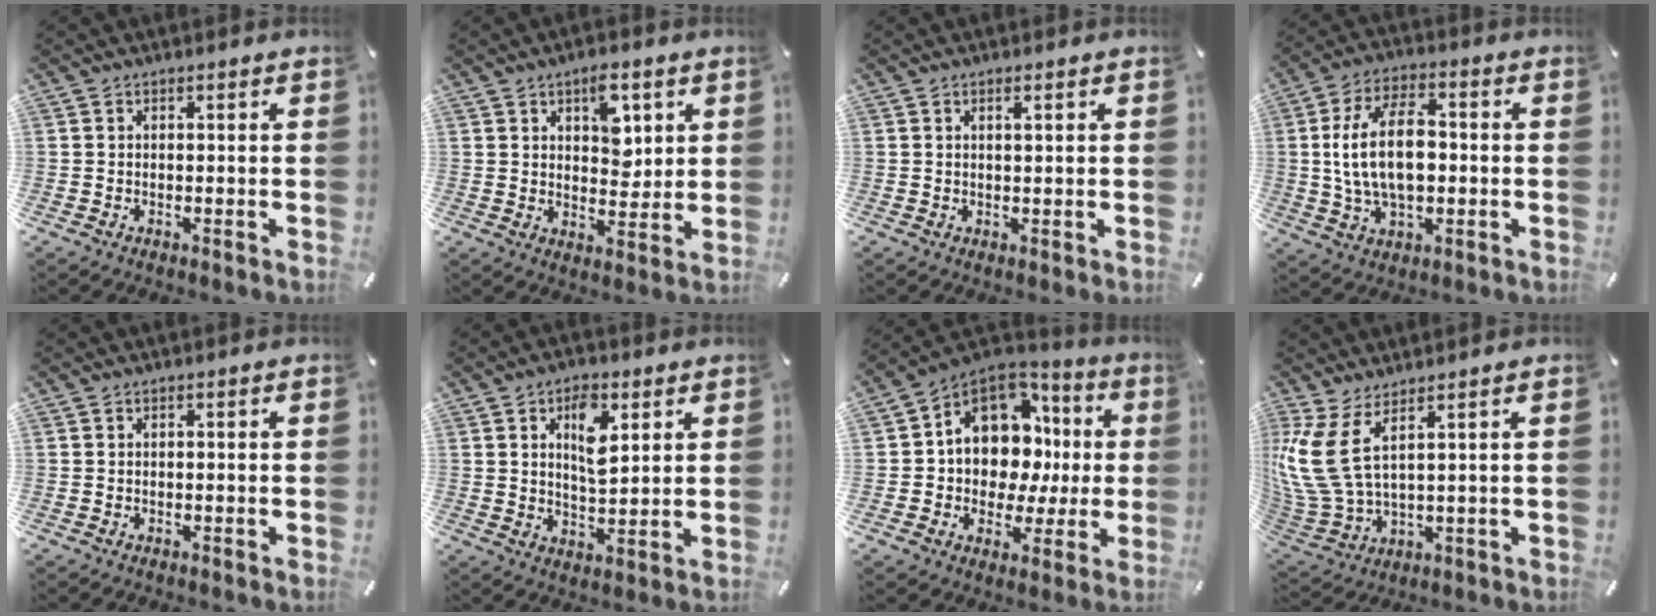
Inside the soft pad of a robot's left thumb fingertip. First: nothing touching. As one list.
[{"total": 7.6, "force": [3.5, 4.9, 4.7], "torque": [-0.049, -0.016, 0.054]}, {"total": 1.0, "force": [0.5, 0.1, 0.9], "torque": [-0.017, 0.000, 0.007]}, {"total": 15.1, "force": [0.2, 9.0, 12.1], "torque": [-0.236, 0.008, 0.003]}, {"total": 0.0}, {"total": 8.8, "force": [3.6, 4.9, 6.3], "torque": [-0.096, -0.004, 0.058]}, {"total": 12.6, "force": [2.6, 10.7, 6.3], "torque": [-0.097, -0.035, 0.054]}, {"total": 11.4, "force": [4.7, 5.2, 9.0], "torque": [-0.231, -0.038, 0.085]}]